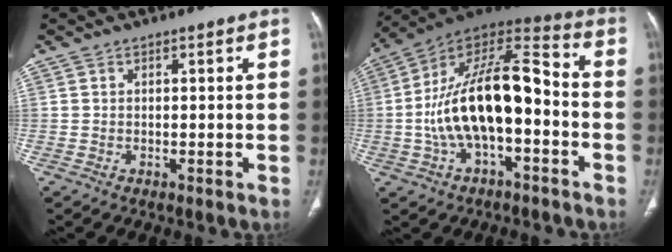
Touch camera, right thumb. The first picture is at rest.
{"total": 20.3, "force": [-3.2, 9.4, 17.8], "torque": [-0.308, 0.057, -0.055]}